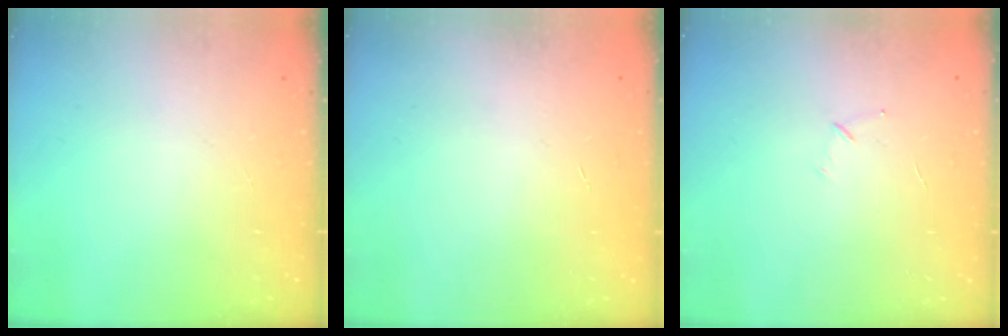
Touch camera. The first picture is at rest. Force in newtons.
{"total": 0.0}
{"total": 3.8, "press": 3.7, "slide": 1.0}